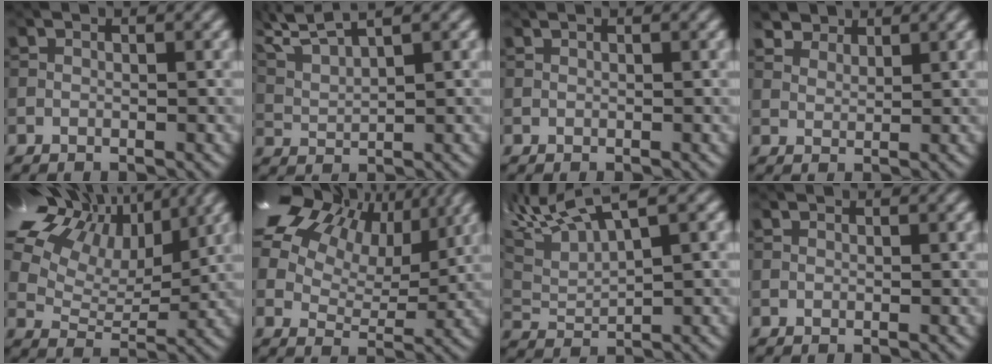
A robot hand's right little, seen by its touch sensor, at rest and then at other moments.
{"total": 5.0, "force": [4.4, 0.2, 2.4], "torque": [-0.075, 0.012, 0.098]}
{"total": 1.2, "force": [0.8, 0.5, 0.7], "torque": [-0.012, 0.010, 0.009]}
{"total": 2.0, "force": [2.0, 0.1, -0.3], "torque": [-0.020, -0.018, 0.078]}
{"total": 13.2, "force": [8.5, 7.3, 7.0], "torque": [-0.173, 0.033, 0.155]}
{"total": 16.1, "force": [8.9, 10.0, 8.9], "torque": [-0.216, 0.048, 0.187]}
{"total": 4.9, "force": [3.6, 0.4, 3.3], "torque": [-0.095, 0.012, 0.097]}
{"total": 0.7, "force": [-0.1, -0.5, -0.5], "torque": [-0.002, -0.012, 0.010]}